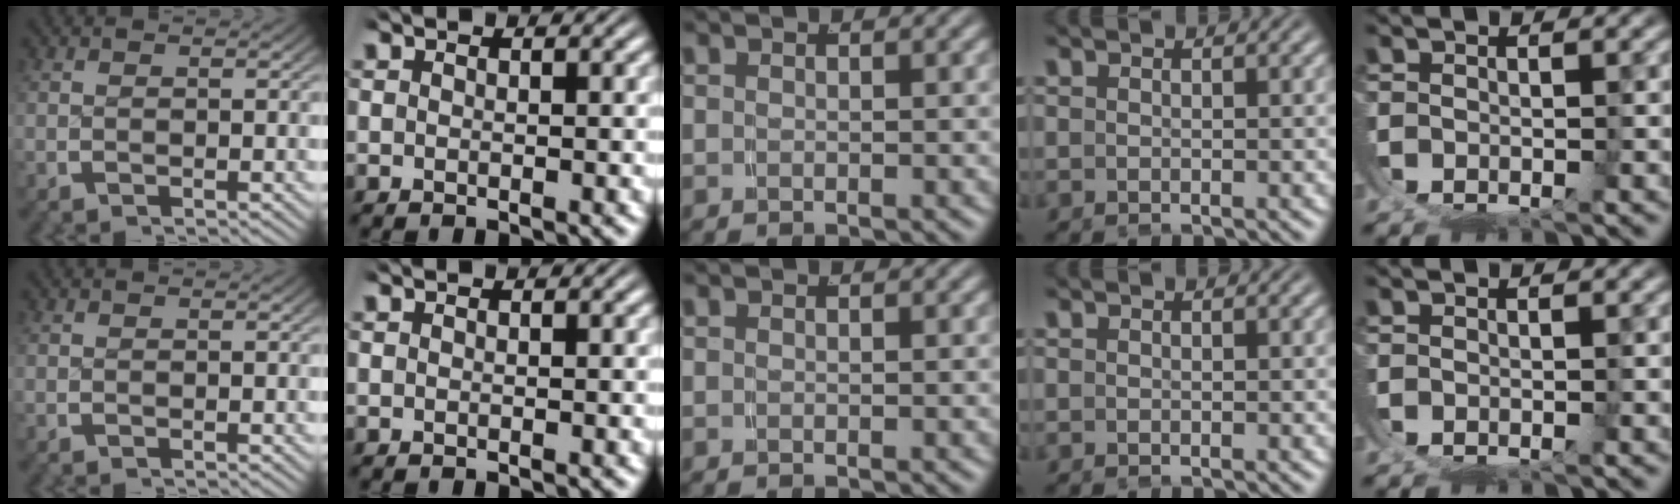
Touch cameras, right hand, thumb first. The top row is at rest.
{}